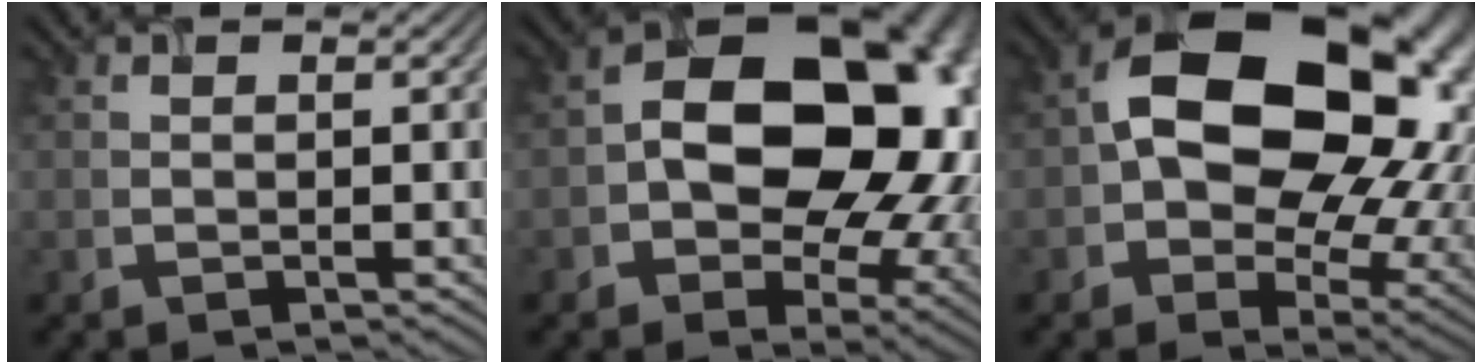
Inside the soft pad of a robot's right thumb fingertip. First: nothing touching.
{"total": 17.5, "force": [0.8, 12.1, 12.6], "torque": [-0.157, -0.015, 0.022]}
{"total": 19.5, "force": [3.8, 13.7, 13.4], "torque": [-0.200, -0.016, 0.087]}